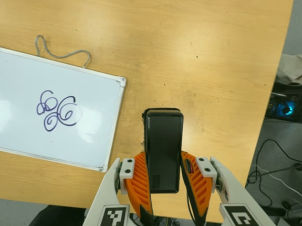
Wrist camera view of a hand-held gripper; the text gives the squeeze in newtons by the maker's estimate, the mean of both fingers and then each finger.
{"total": 4.3, "left": 2.9, "right": 5.7}